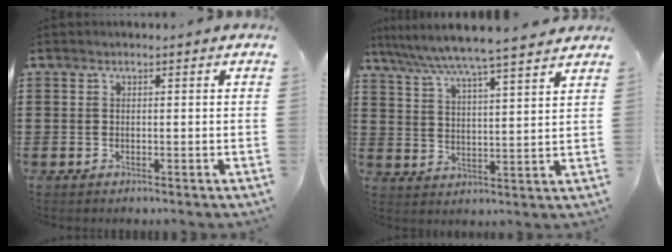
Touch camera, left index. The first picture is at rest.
{"total": 6.0, "force": [5.5, -0.7, 2.2], "torque": [-0.069, -0.037, 0.089]}